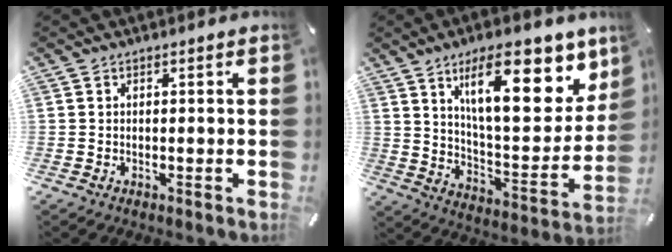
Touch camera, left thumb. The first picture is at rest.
{"total": 22.5, "force": [12.0, 8.9, 16.8], "torque": [-0.246, -0.061, 0.189]}